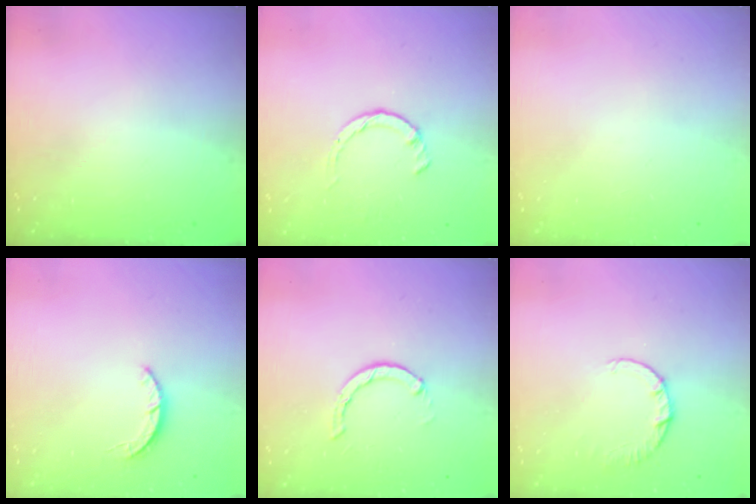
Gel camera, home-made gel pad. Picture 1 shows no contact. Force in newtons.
{"total": 1.4, "press": 1.4, "slide": 0.3}
{"total": 0.0}
{"total": 2.2, "press": 2.2, "slide": 0.4}
{"total": 2.8, "press": 2.7, "slide": 0.4}
{"total": 2.4, "press": 2.4, "slide": 0.2}